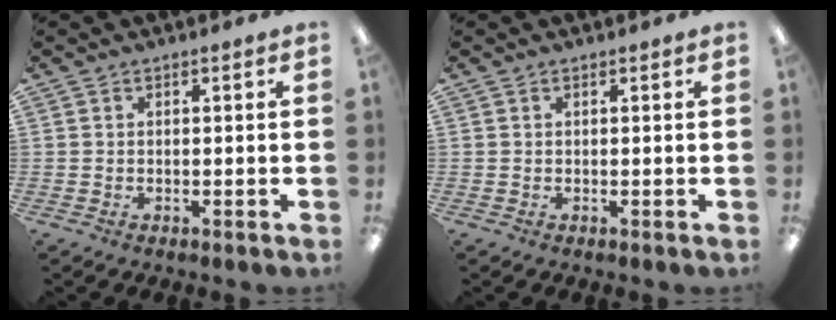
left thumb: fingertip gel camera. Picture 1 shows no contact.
{"total": 0.0}